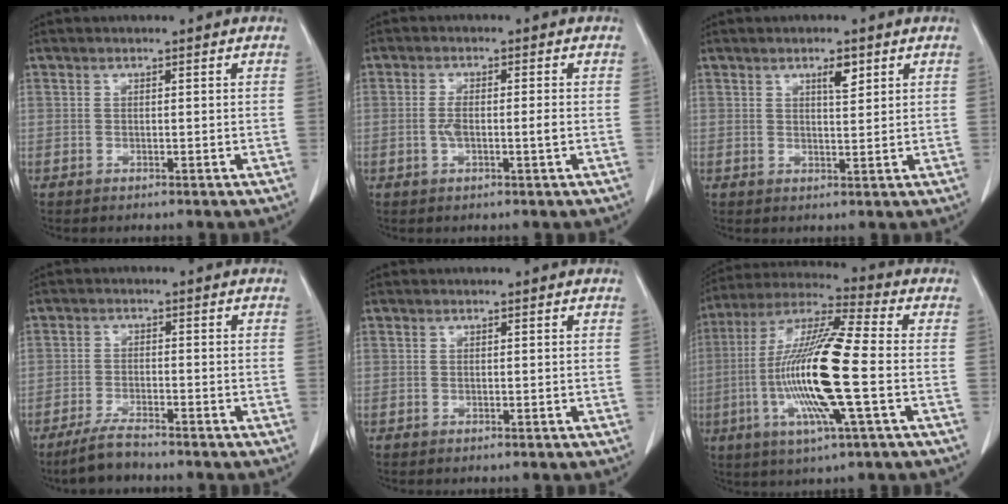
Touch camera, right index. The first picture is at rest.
{"total": 3.3, "force": [-0.5, 0.6, 3.2], "torque": [-0.069, 0.006, -0.006]}
{"total": 2.7, "force": [1.6, 0.7, 2.1], "torque": [-0.037, -0.003, 0.026]}
{"total": 5.1, "force": [-4.5, 1.0, 2.1], "torque": [-0.044, -0.012, -0.085]}
{"total": 0.0}
{"total": 17.4, "force": [-3.0, 0.8, 17.1], "torque": [-0.348, -0.007, -0.063]}